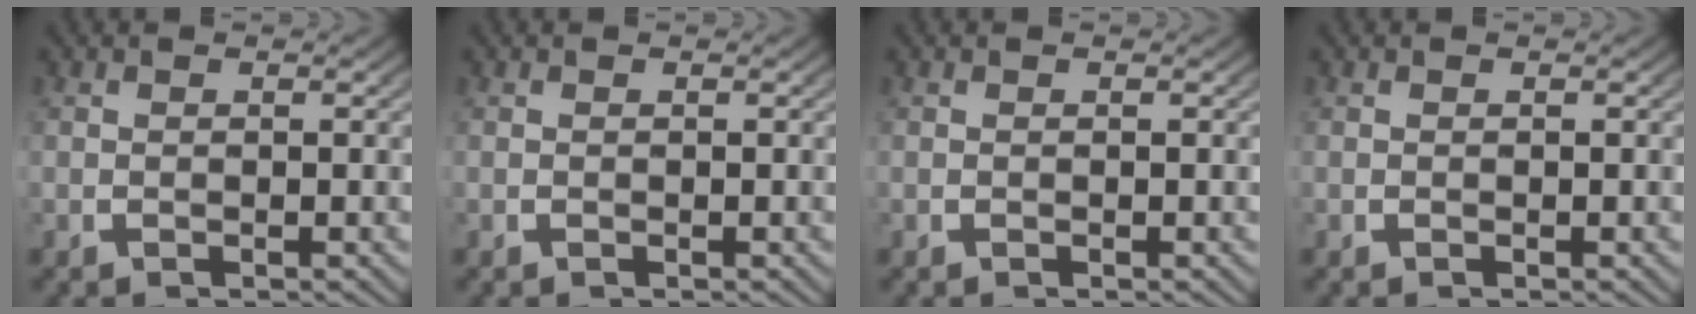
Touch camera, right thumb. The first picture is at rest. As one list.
[{"total": 0.0}, {"total": 0.0}, {"total": 0.0}]